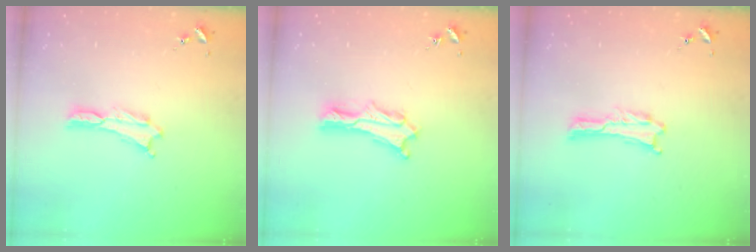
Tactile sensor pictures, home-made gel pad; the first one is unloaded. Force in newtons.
{"total": 2.0, "press": 2.0, "slide": 0.2}
{"total": 0.0}